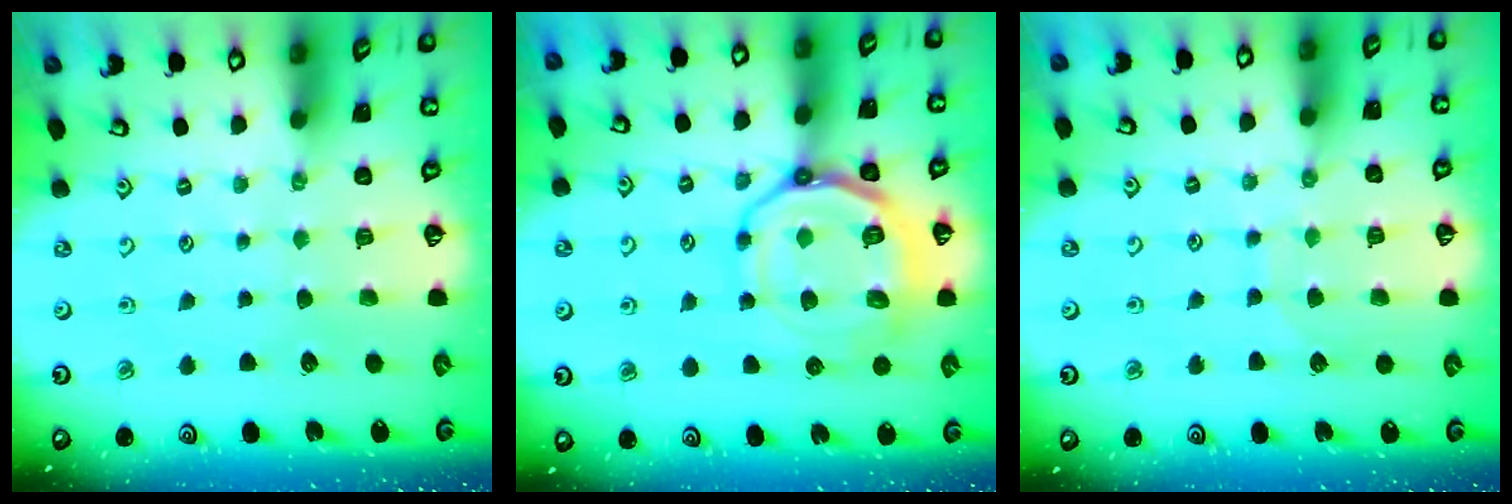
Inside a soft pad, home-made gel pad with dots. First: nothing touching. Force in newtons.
{"total": 16.0, "press": 15.9, "slide": 2.0}
{"total": 6.3, "press": 6.3, "slide": 0.6}